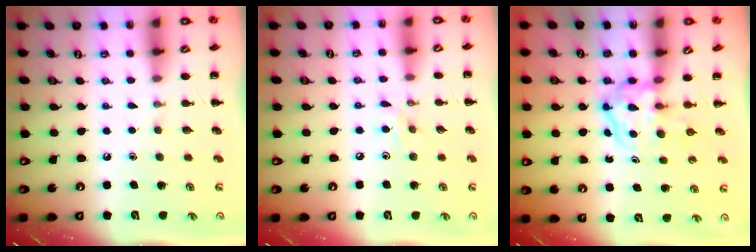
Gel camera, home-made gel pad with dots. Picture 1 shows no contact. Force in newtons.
{"total": 4.3, "press": 4.1, "slide": 1.2}
{"total": 3.8, "press": 3.8, "slide": 0.4}